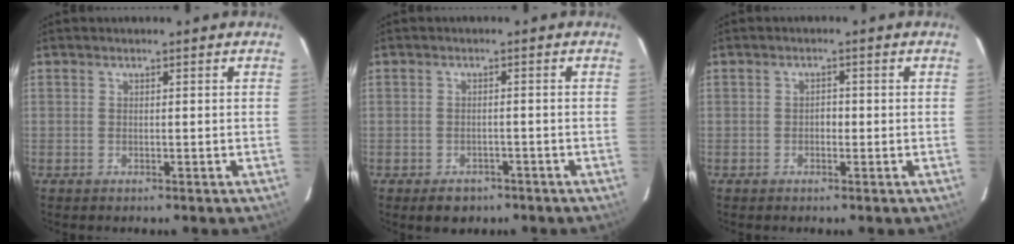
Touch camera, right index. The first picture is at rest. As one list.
[{"total": 3.4, "force": [-2.3, 2.2, 1.1], "torque": [-0.015, 0.003, -0.024]}, {"total": 1.3, "force": [-0.3, 0.8, 1.0], "torque": [-0.013, 0.005, -0.006]}]